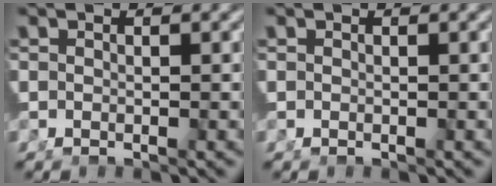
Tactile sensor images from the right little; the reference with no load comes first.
{"total": 0.0}